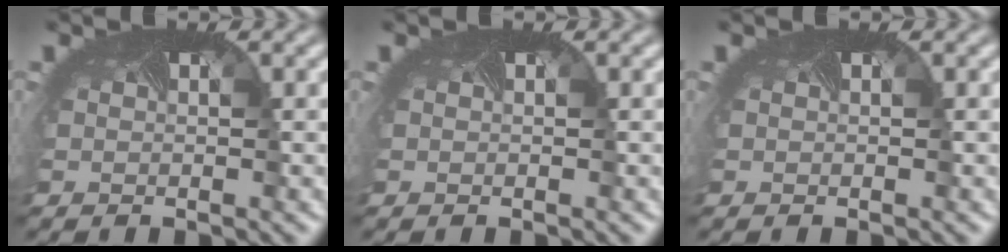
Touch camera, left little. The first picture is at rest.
{"total": 0.0}
{"total": 0.0}